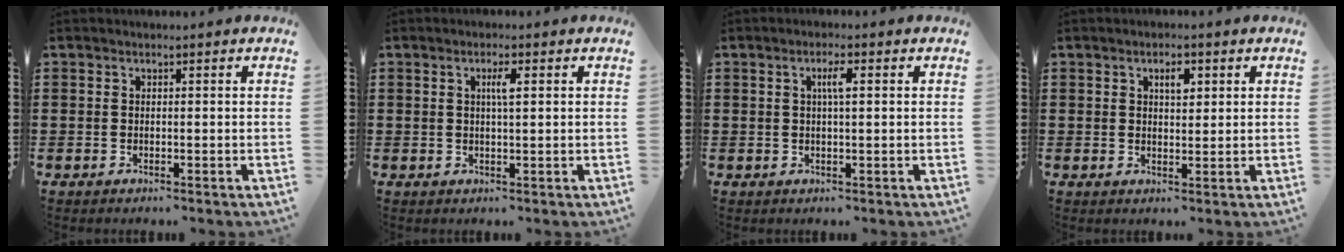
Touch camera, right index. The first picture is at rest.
{"total": 2.1, "force": [0.5, 0.3, 2.0], "torque": [-0.040, 0.002, 0.007]}
{"total": 2.6, "force": [0.6, 0.5, 2.5], "torque": [-0.049, 0.004, 0.007]}
{"total": 2.7, "force": [1.2, 1.2, 2.1], "torque": [-0.029, -0.001, 0.015]}